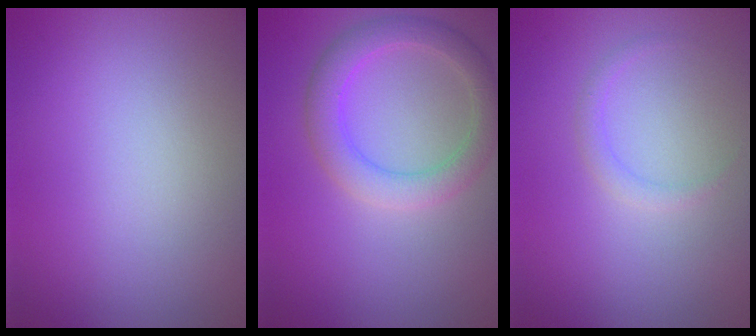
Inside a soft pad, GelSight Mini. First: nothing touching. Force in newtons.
{"total": 3.8, "press": 3.8, "slide": 0.1}
{"total": 1.0, "press": 1.0, "slide": 0.0}